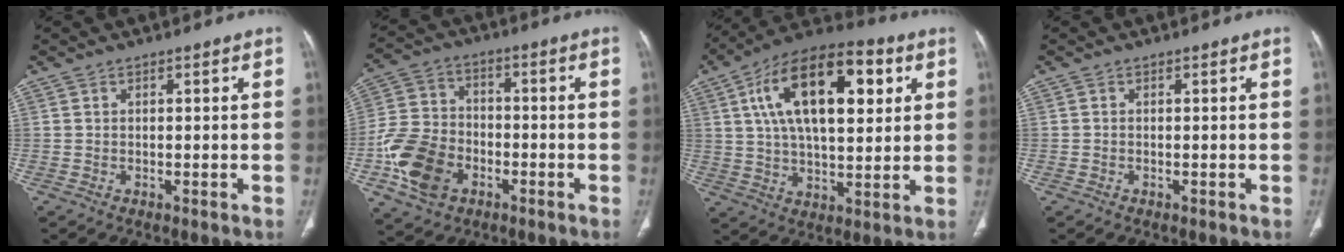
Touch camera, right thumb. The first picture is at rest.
{"total": 13.9, "force": [-5.1, 10.1, 8.0], "torque": [-0.146, 0.021, -0.097]}
{"total": 22.0, "force": [6.7, 10.5, 18.1], "torque": [-0.283, 0.004, 0.103]}
{"total": 0.0}